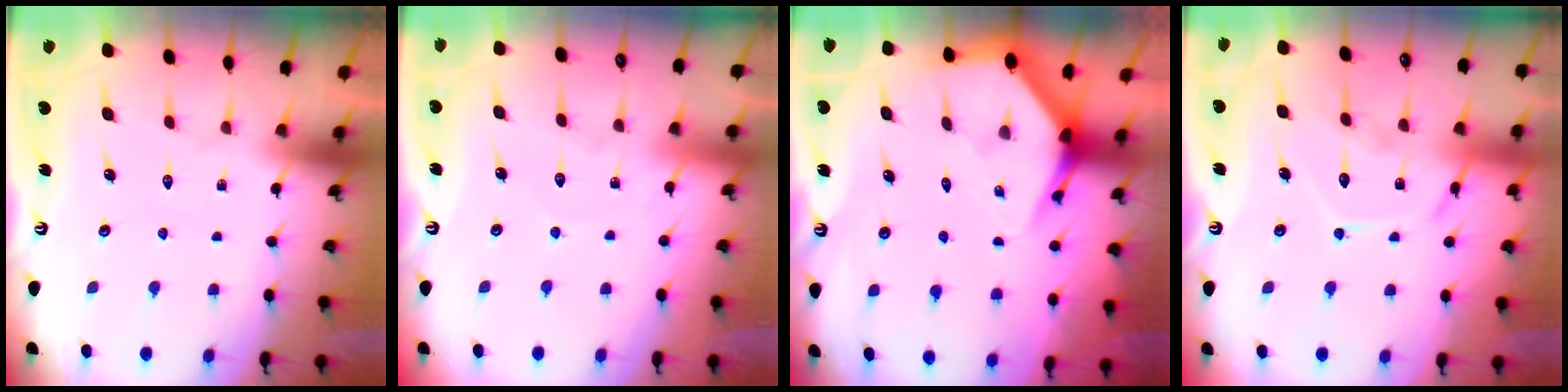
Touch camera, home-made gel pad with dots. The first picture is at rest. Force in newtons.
{"total": 3.8, "press": 3.7, "slide": 0.4}
{"total": 4.3, "press": 4.3, "slide": 0.3}
{"total": 13.1, "press": 13.0, "slide": 1.0}